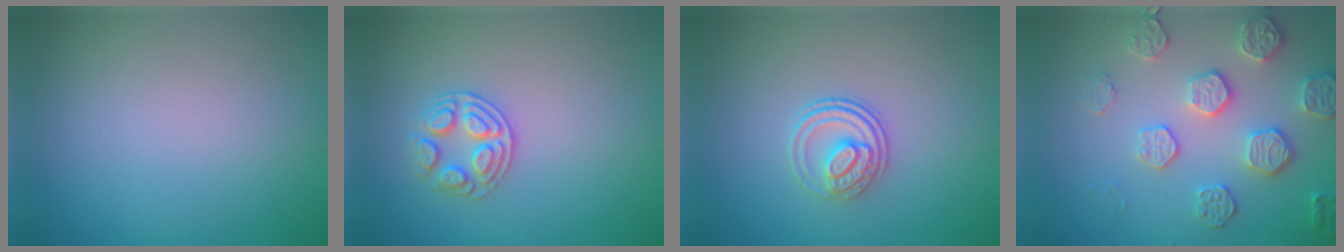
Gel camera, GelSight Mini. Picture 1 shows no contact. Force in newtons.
{"total": 2.6, "press": 2.5, "slide": 0.8}
{"total": 2.5, "press": 2.0, "slide": 1.5}
{"total": 4.5, "press": 4.3, "slide": 1.5}